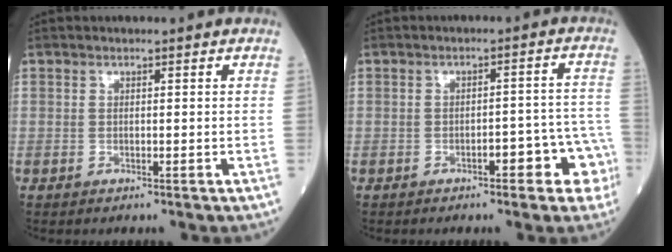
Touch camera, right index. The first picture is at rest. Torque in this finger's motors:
{"motor_torque": [1.02, -0.51, 0.32, 0.07]}